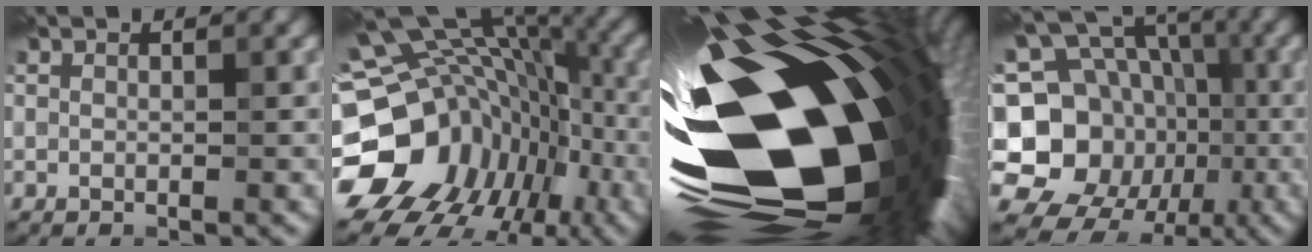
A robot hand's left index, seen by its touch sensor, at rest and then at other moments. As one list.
[{"total": 18.3, "force": [-4.2, 14.5, 10.4], "torque": [-0.180, 0.004, -0.045]}, {"total": 22.4, "force": [-3.2, 11.2, 19.1], "torque": [-0.307, -0.026, -0.063]}, {"total": 15.4, "force": [-2.8, 13.4, 7.1], "torque": [-0.145, 0.006, -0.068]}]